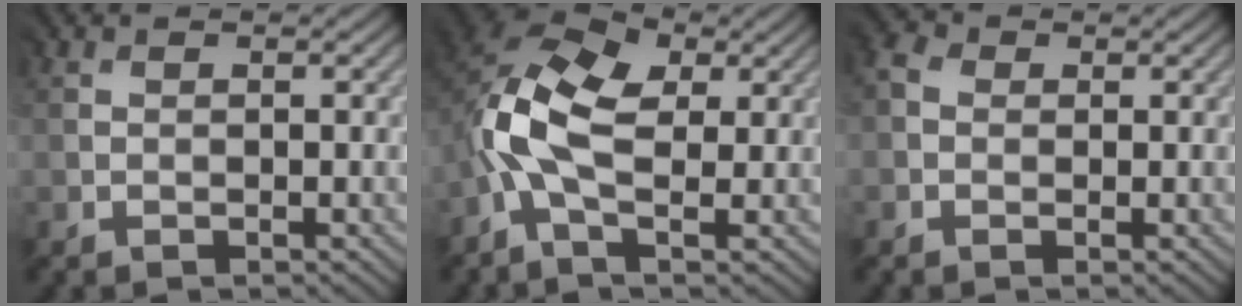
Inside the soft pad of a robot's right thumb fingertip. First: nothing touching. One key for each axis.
{"total": 10.0, "fx": 0.6, "fy": 5.8, "fz": 8.1, "tx": -0.191, "ty": 0.007, "tz": -0.002}
{"total": 2.9, "fx": 0.2, "fy": 2.5, "fz": 1.4, "tx": -0.037, "ty": 0.004, "tz": -0.006}